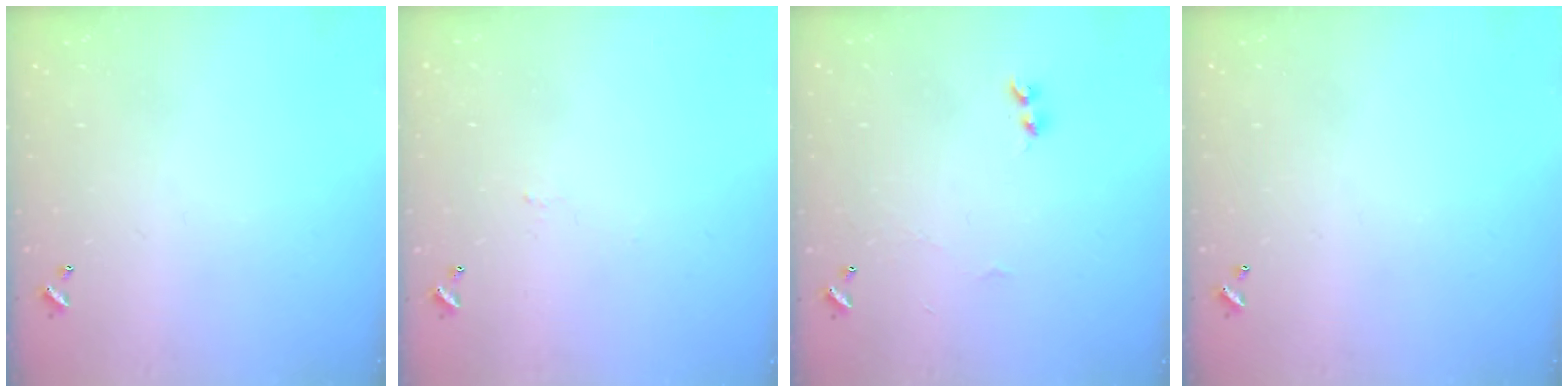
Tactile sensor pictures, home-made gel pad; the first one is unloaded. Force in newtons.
{"total": 1.7, "press": 1.6, "slide": 0.3}
{"total": 2.1, "press": 2.1, "slide": 0.5}
{"total": 0.0}